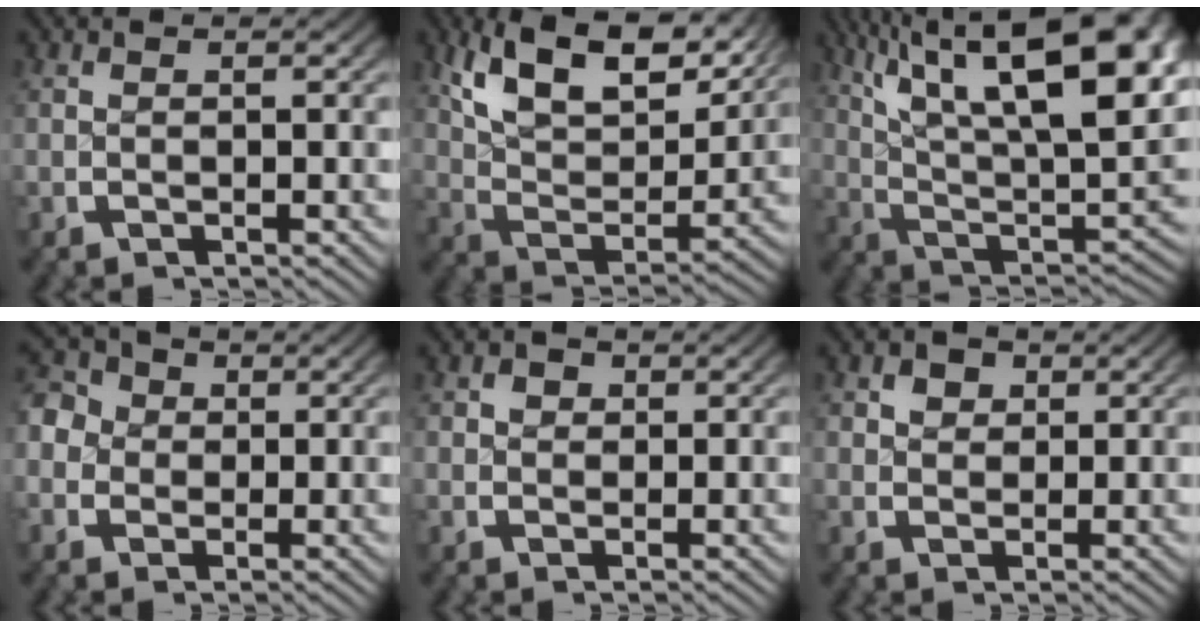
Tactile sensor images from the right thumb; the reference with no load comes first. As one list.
[{"total": 11.8, "force": [6.1, 6.2, 8.0], "torque": [-0.156, -0.005, 0.101]}, {"total": 16.9, "force": [4.4, 9.2, 13.5], "torque": [-0.214, -0.022, 0.077]}, {"total": 5.7, "force": [1.1, 4.9, 2.6], "torque": [-0.060, -0.010, 0.011]}, {"total": 1.3, "force": [0.3, 1.3, 0.2], "torque": [-0.008, -0.010, 0.005]}, {"total": 1.9, "force": [0.8, 1.7, 0.5], "torque": [-0.010, -0.011, 0.017]}]